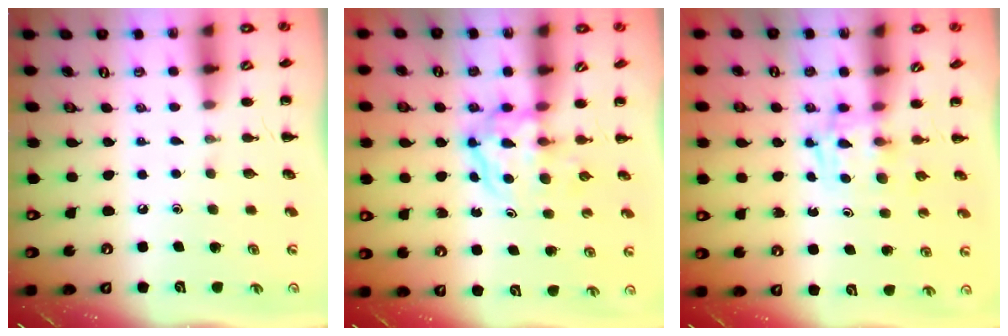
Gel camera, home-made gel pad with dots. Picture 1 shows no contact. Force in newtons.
{"total": 3.8, "press": 3.8, "slide": 0.4}
{"total": 4.0, "press": 3.9, "slide": 0.5}